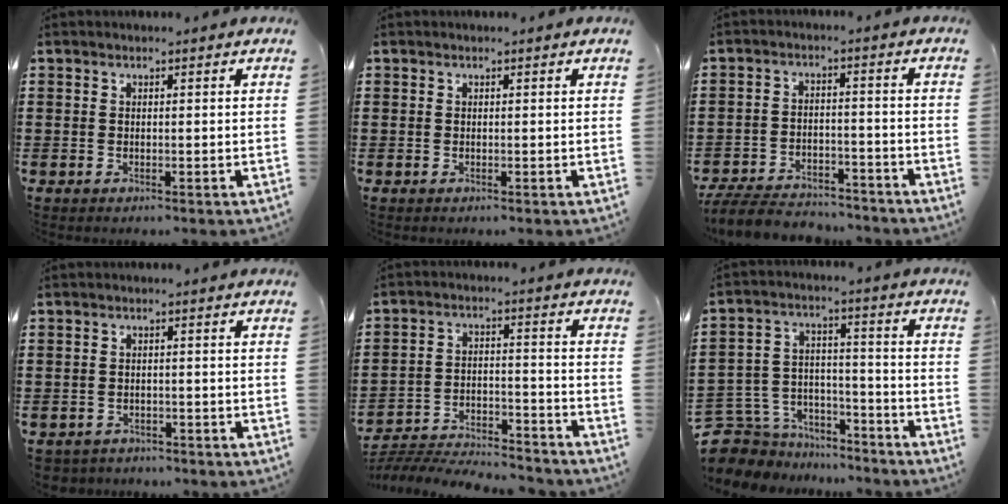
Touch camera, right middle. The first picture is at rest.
{"total": 0.0}
{"total": 6.5, "force": [-6.2, 1.5, 1.3], "torque": [-0.031, 0.011, -0.123]}
{"total": 1.9, "force": [-1.8, 0.6, -0.3], "torque": [-0.003, 0.001, -0.042]}
{"total": 6.2, "force": [-6.0, 0.8, 1.1], "torque": [-0.028, 0.009, -0.124]}
{"total": 6.8, "force": [-5.5, 4.0, 0.3], "torque": [-0.036, 0.005, -0.111]}